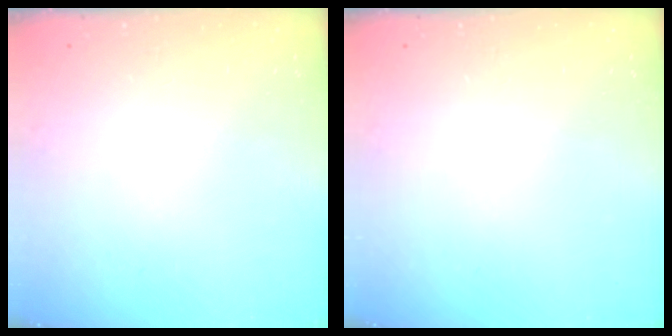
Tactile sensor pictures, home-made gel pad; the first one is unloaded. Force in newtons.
{"total": 0.0}